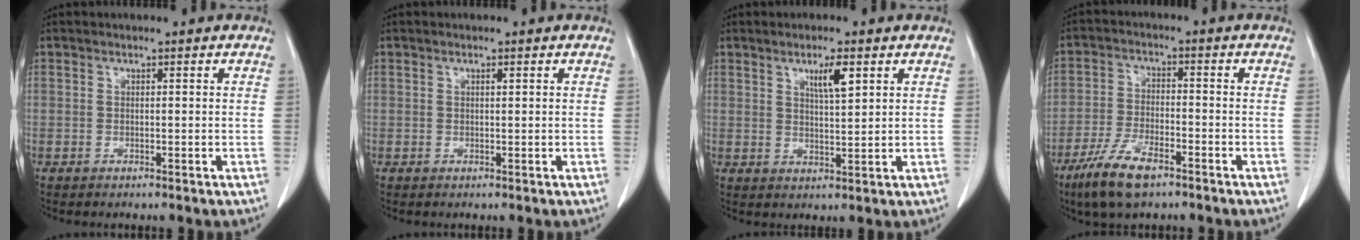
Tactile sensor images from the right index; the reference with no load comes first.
{"total": 0.8, "force": [0.3, 0.2, 0.7], "torque": [-0.016, 0.000, 0.007]}
{"total": 4.9, "force": [2.4, 1.0, 4.1], "torque": [-0.074, -0.001, 0.045]}
{"total": 9.3, "force": [-6.1, 2.9, 6.4], "torque": [-0.135, -0.014, -0.111]}